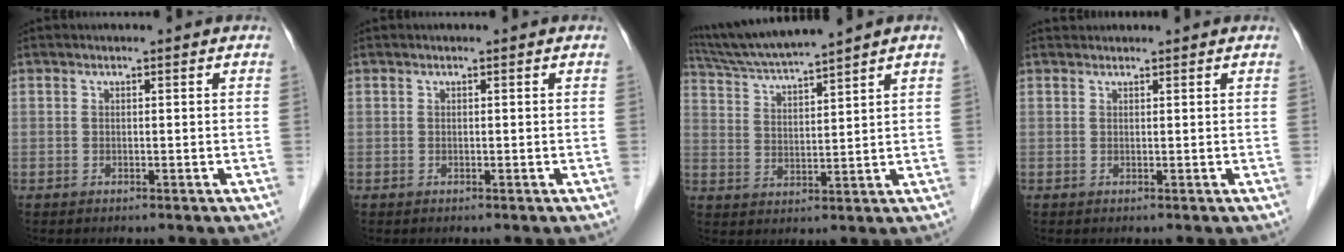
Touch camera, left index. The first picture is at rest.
{"total": 0.0}
{"total": 9.5, "force": [8.5, -1.5, 3.9], "torque": [-0.074, 0.012, 0.160]}
{"total": 1.3, "force": [1.3, 0.2, 0.0], "torque": [-0.004, 0.023, 0.026]}